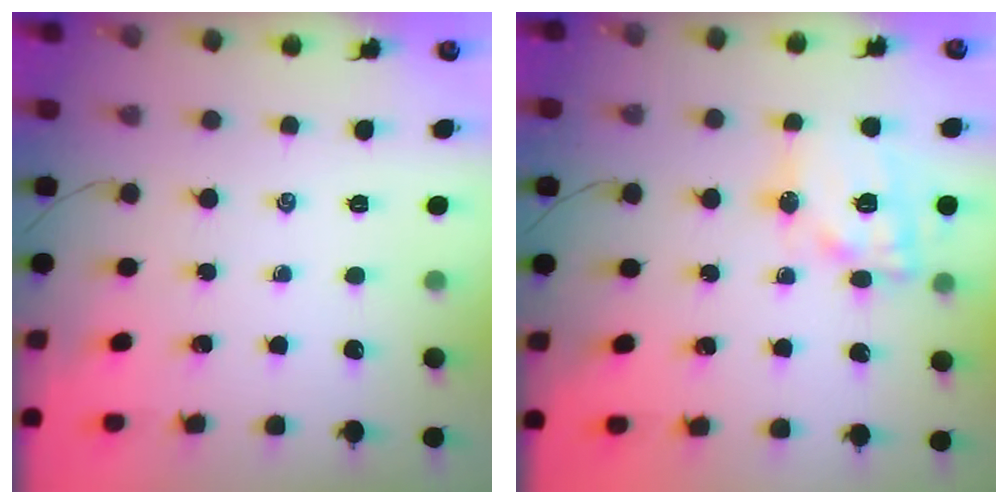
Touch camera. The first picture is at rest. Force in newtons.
{"total": 15.4, "press": 15.3, "slide": 2.2}